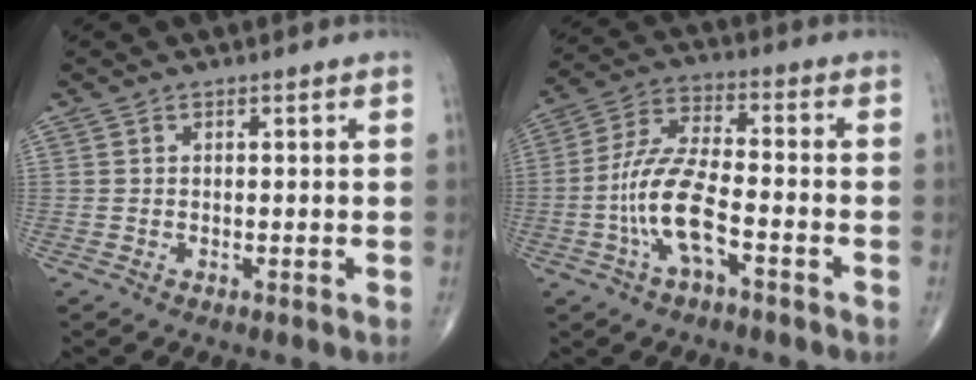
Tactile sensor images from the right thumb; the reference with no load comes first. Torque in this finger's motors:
{"motor_torque": [2.43, 2.43, 1.71, -1.06, 0.63]}